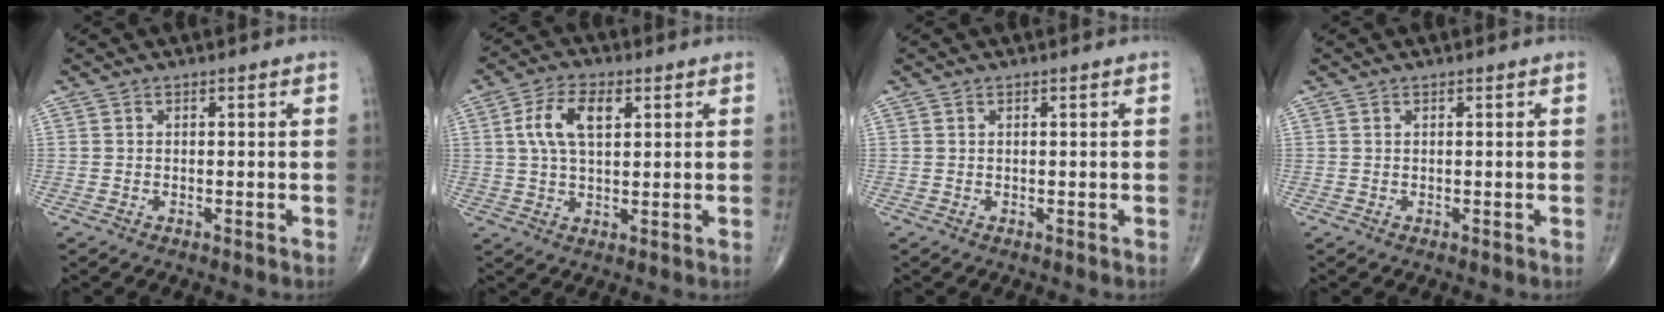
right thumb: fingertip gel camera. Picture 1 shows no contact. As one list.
[{"total": 8.3, "force": [2.3, 4.3, 6.7], "torque": [-0.126, 0.007, 0.042]}, {"total": 0.0}, {"total": 0.0}]